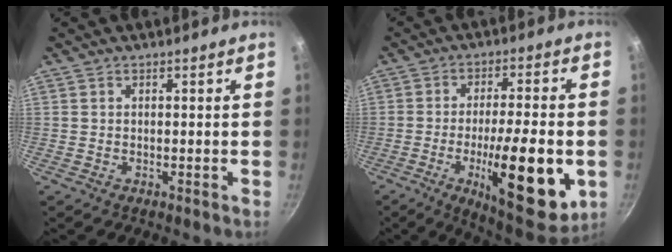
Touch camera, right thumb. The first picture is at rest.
{"total": 19.6, "force": [-5.1, 5.7, 18.0], "torque": [-0.247, 0.009, -0.071]}